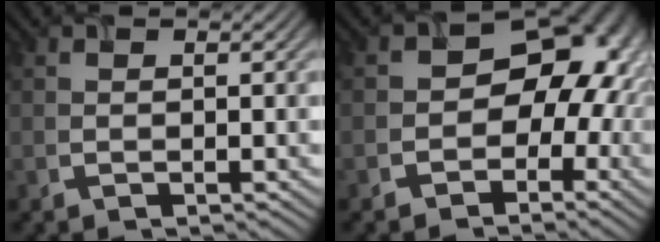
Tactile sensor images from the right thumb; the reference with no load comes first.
{"total": 9.5, "force": [-1.4, 7.5, 5.6], "torque": [-0.031, -0.005, -0.032]}